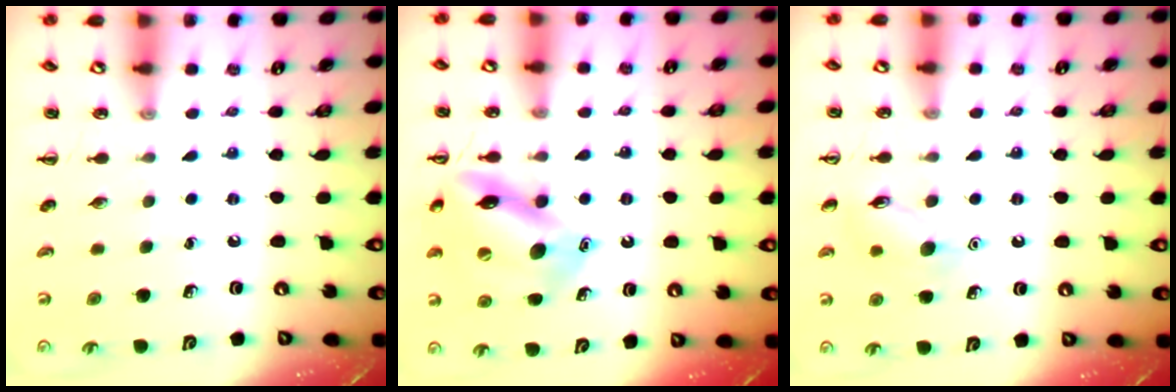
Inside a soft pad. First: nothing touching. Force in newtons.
{"total": 14.5, "press": 14.4, "slide": 1.3}
{"total": 9.5, "press": 9.4, "slide": 0.6}